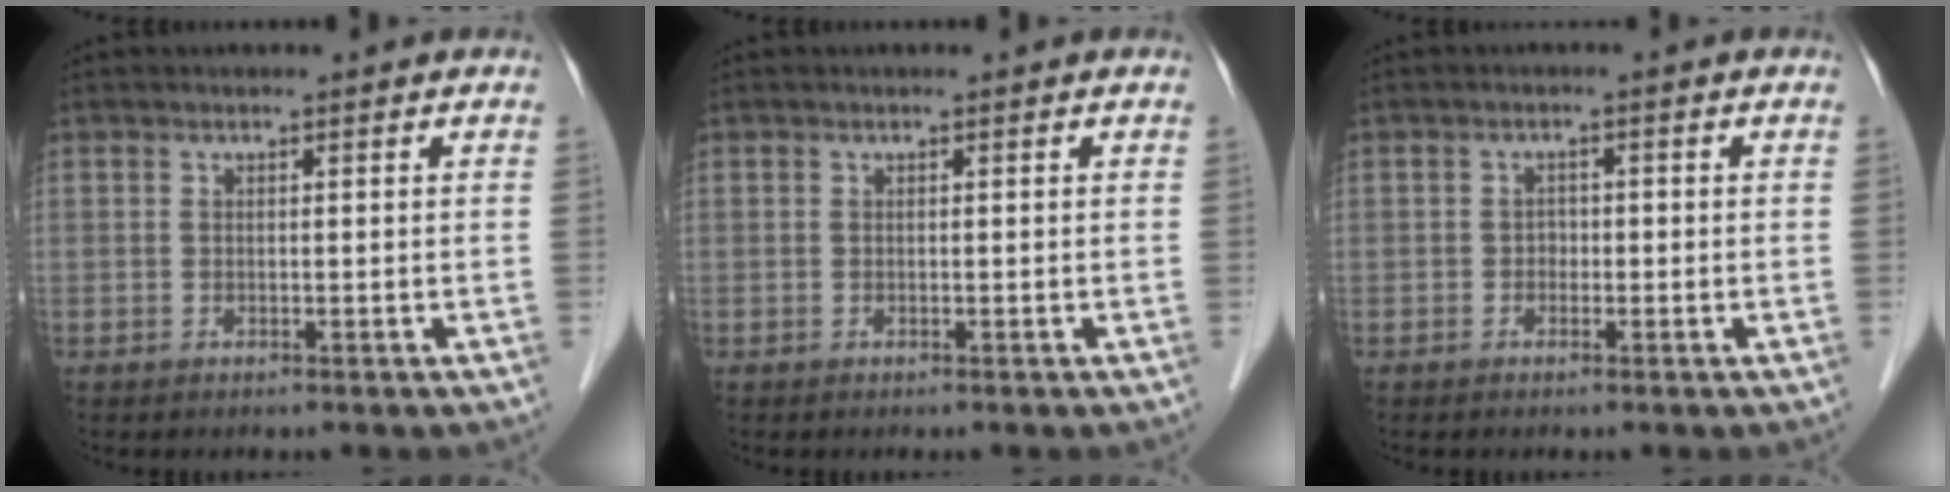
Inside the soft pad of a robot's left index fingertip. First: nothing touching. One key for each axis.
{"total": 0.0}
{"total": 1.1, "fx": -0.4, "fy": 0.9, "fz": 0.5, "tx": -0.004, "ty": 0.005, "tz": -0.007}